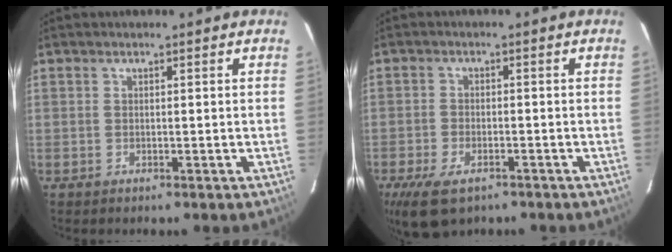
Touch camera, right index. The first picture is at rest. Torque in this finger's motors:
{"motor_torque": [0.72, -0.50, 0.42, 0.09]}